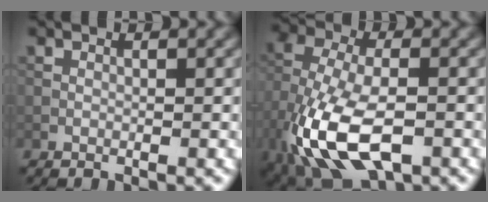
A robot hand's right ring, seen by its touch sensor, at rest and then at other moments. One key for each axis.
{"total": 11.8, "fx": -4.9, "fy": 5.7, "fz": 9.1, "tx": -0.206, "ty": -0.013, "tz": -0.094}